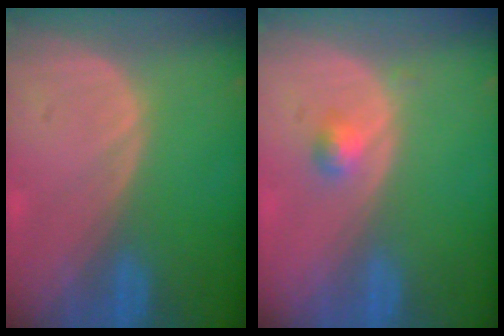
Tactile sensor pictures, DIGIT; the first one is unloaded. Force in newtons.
{"total": 2.0, "press": 1.8, "slide": 0.8}